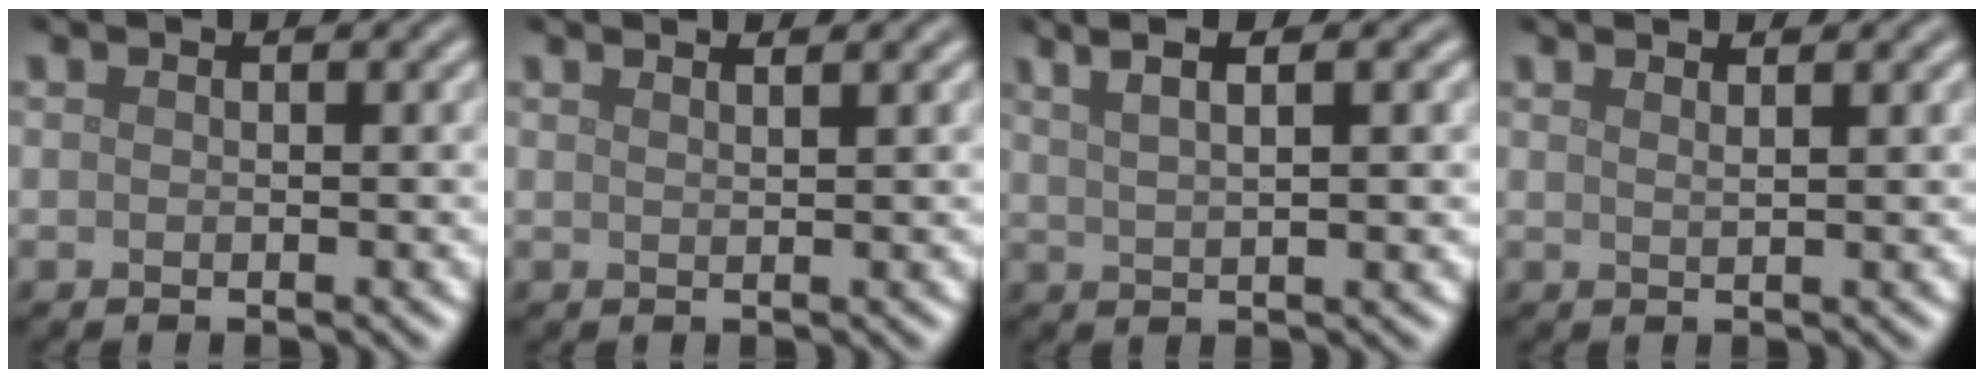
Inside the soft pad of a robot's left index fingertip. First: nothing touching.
{"total": 1.9, "force": [1.4, 0.7, 1.1], "torque": [0.006, 0.005, -0.001]}
{"total": 5.7, "force": [3.2, 2.0, 4.3], "torque": [-0.050, 0.021, 0.024]}
{"total": 1.7, "force": [1.2, 0.6, 1.0], "torque": [0.001, 0.003, 0.001]}